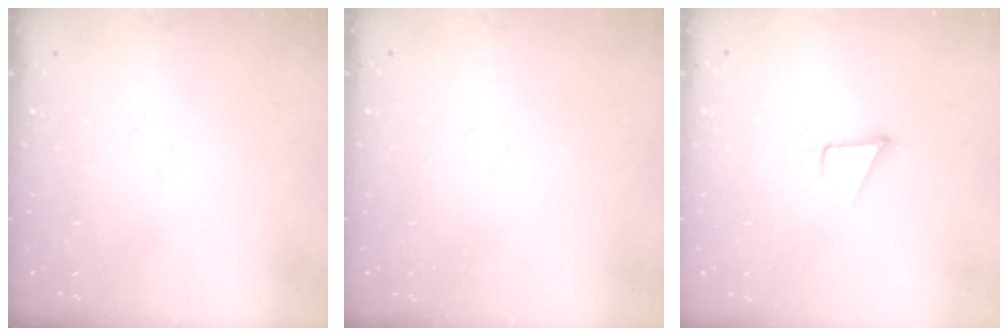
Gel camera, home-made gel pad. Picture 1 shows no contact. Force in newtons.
{"total": 2.6, "press": 2.6, "slide": 0.2}
{"total": 3.4, "press": 2.4, "slide": 2.4}